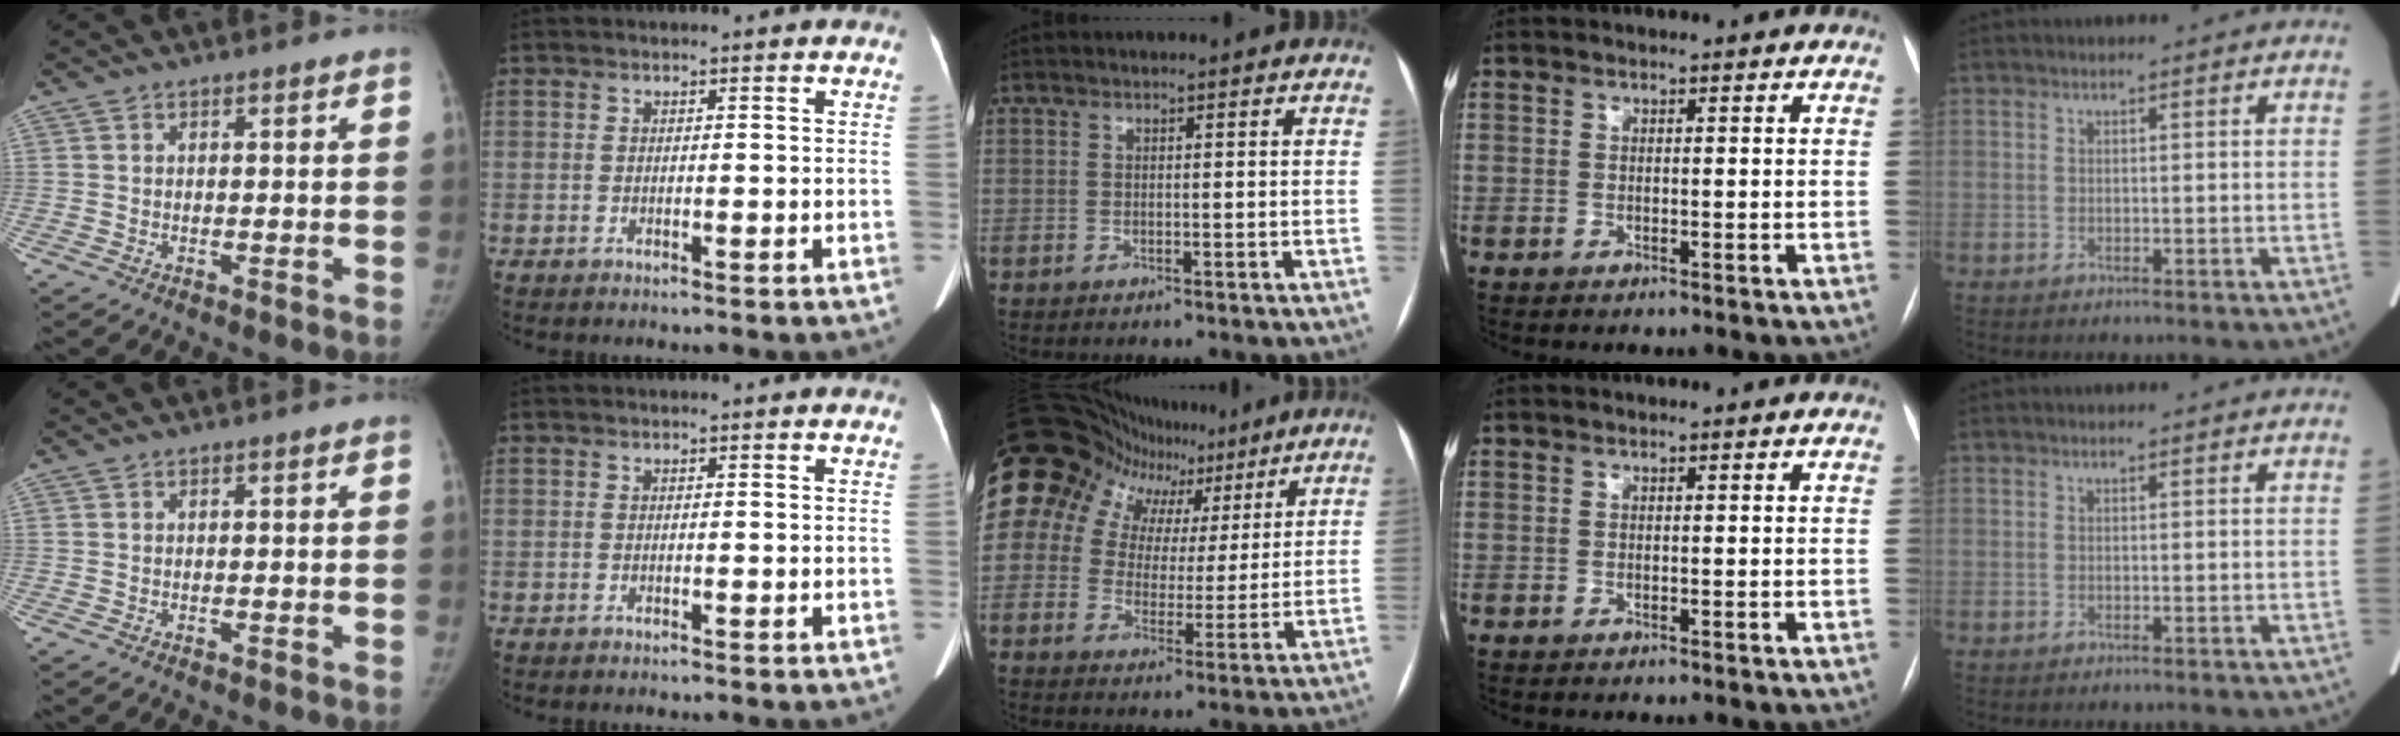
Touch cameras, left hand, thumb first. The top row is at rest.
{"middle": {"total": 22.0, "force": [12.0, 16.6, 8.0], "torque": [-0.197, 0.094, 0.188]}}